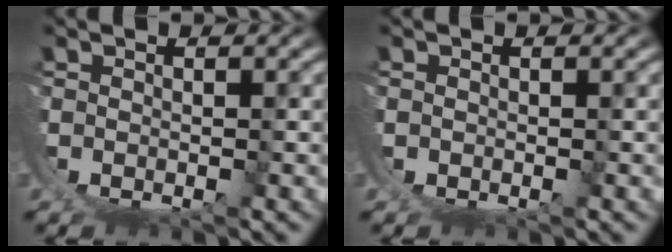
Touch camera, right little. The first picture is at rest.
{"total": 0.6, "force": [0.2, 0.5, 0.0], "torque": [-0.002, 0.001, 0.001]}